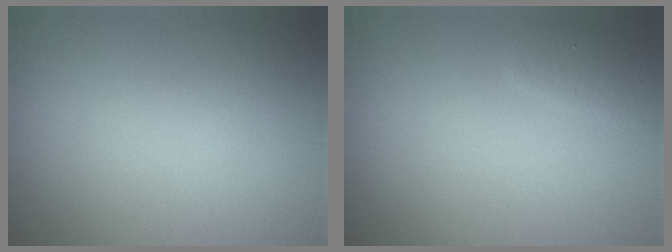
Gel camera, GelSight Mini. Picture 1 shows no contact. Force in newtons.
{"total": 1.3, "press": 1.3, "slide": 0.2}